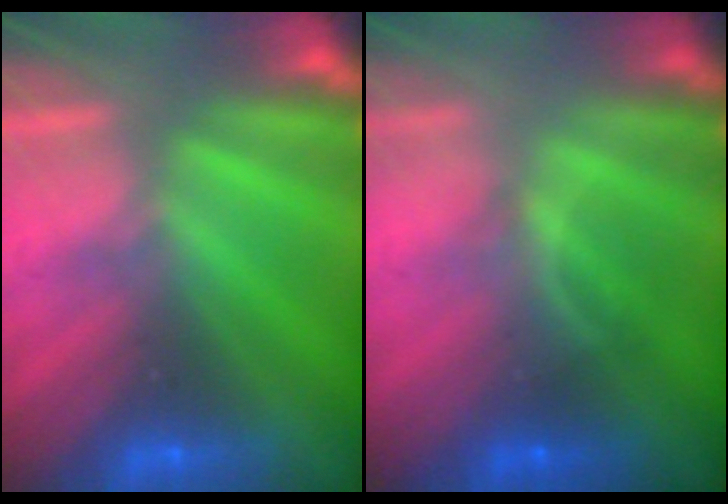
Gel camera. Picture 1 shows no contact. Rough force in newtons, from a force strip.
{"total": 1.4}